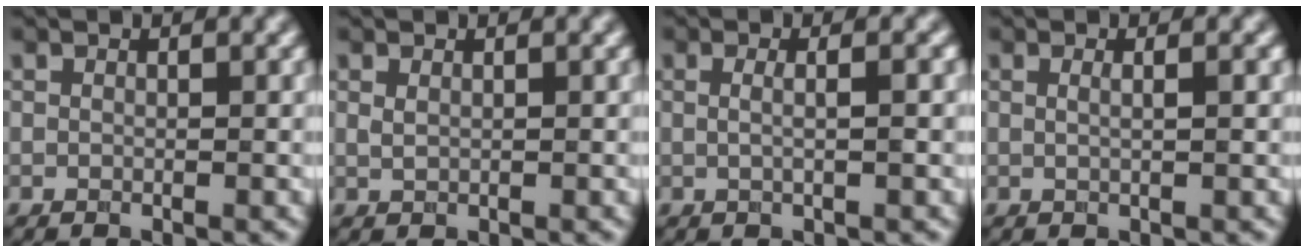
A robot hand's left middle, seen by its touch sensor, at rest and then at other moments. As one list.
[{"total": 0.7, "force": [0.3, 0.3, 0.5], "torque": [-0.014, 0.000, 0.008]}, {"total": 3.0, "force": [0.7, 1.3, 2.6], "torque": [-0.020, 0.006, -0.012]}, {"total": 1.8, "force": [0.5, 0.7, 1.6], "torque": [-0.010, -0.002, -0.007]}]